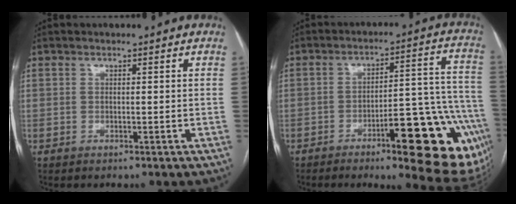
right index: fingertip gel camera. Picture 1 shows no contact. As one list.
[{"total": 21.4, "force": [-9.4, 4.5, 18.7], "torque": [-0.152, 0.027, -0.117]}]